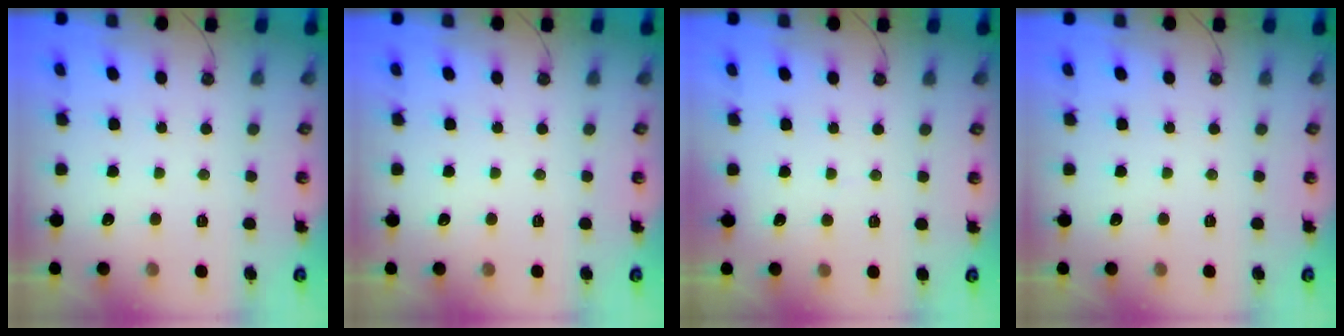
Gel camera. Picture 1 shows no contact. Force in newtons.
{"total": 0.0}
{"total": 1.4, "press": 1.3, "slide": 0.1}
{"total": 0.0}